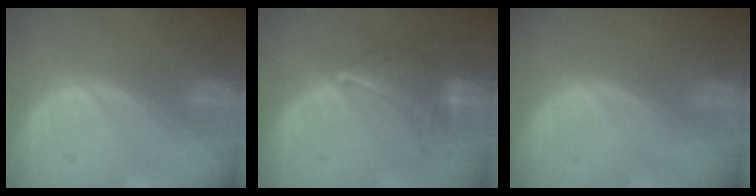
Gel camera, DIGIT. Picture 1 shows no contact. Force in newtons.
{"total": 6.7, "press": 6.5, "slide": 1.7}
{"total": 0.0}